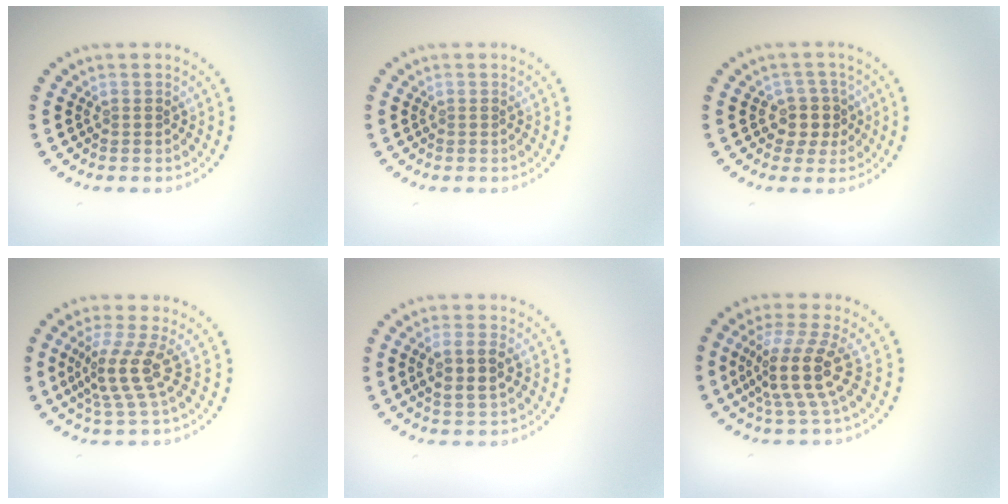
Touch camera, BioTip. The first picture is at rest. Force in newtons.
{"total": 0.0}
{"total": 2.4, "press": 2.0, "slide": 1.4}
{"total": 3.5, "press": 2.6, "slide": 2.3}
{"total": 2.9, "press": 2.8, "slide": 0.9}
{"total": 4.6, "press": 3.4, "slide": 3.0}